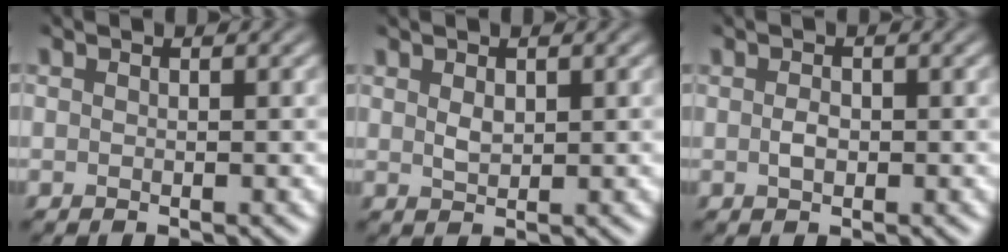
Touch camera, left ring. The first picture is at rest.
{"total": 0.8, "force": [0.3, 0.4, 0.6], "torque": [-0.012, -0.002, 0.008]}
{"total": 0.7, "force": [-0.5, 0.3, 0.4], "torque": [-0.007, -0.003, -0.009]}